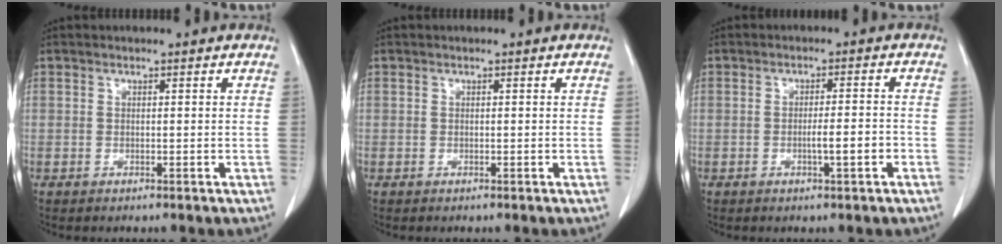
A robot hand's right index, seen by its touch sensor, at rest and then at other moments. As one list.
[{"total": 0.0}, {"total": 3.7, "force": [-1.3, 0.1, 3.4], "torque": [-0.055, -0.001, -0.020]}]